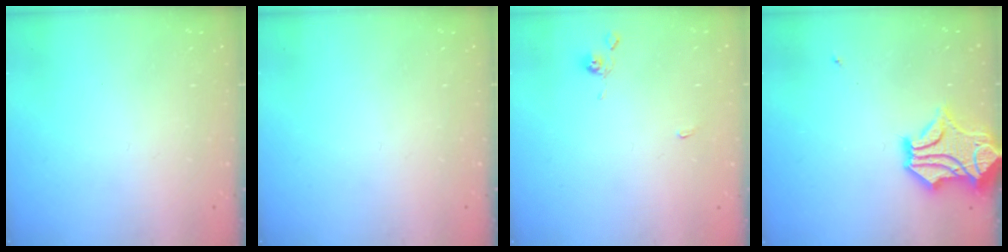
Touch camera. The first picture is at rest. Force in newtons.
{"total": 0.0}
{"total": 1.3, "press": 1.3, "slide": 0.3}
{"total": 5.0, "press": 4.6, "slide": 2.2}